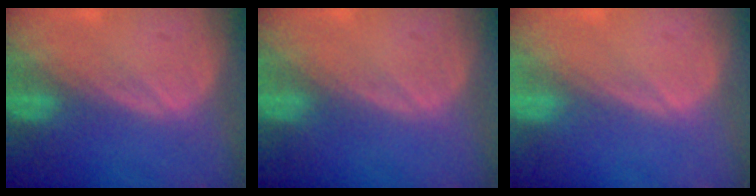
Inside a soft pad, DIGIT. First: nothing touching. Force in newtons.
{"total": 0.0}
{"total": 0.0}